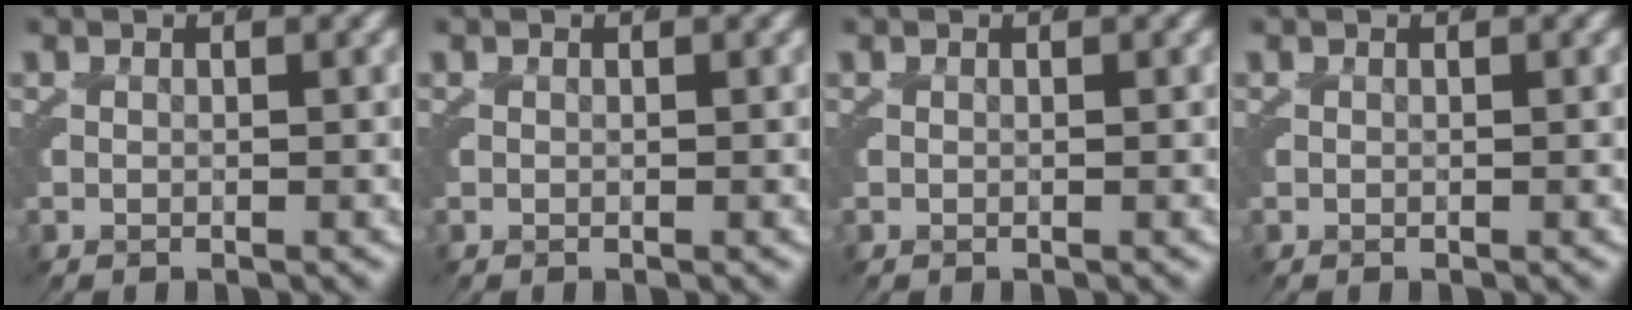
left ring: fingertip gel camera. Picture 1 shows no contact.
{"total": 0.0}
{"total": 0.0}
{"total": 0.0}